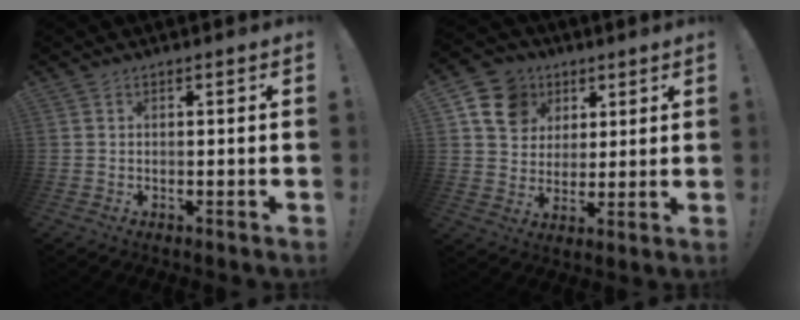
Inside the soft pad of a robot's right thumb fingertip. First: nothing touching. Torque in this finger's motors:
{"motor_torque": [-0.06, 0.22, 0.34, 0.19, 0.01]}